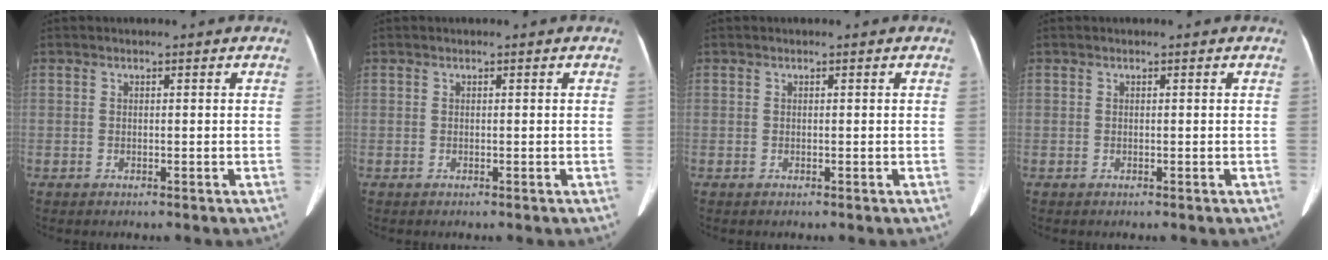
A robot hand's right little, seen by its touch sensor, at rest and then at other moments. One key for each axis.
{"total": 0.0}
{"total": 0.0}
{"total": 0.0}